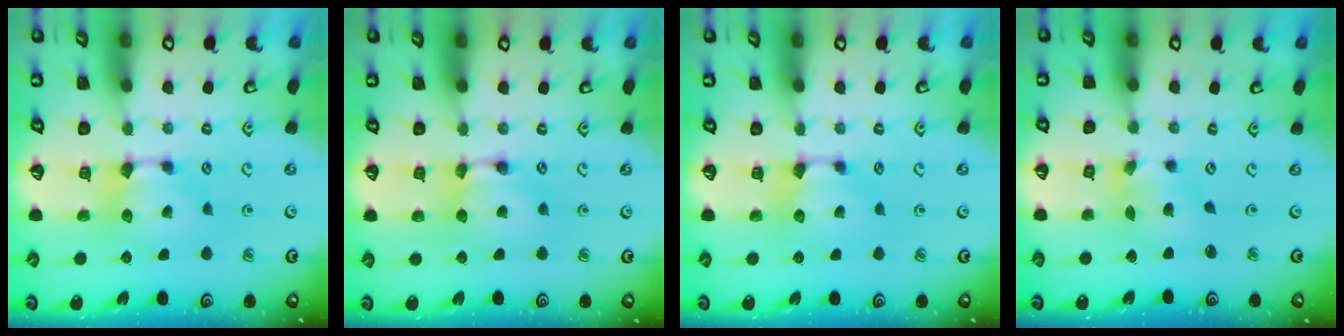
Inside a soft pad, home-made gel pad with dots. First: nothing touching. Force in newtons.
{"total": 1.6, "press": 1.6, "slide": 0.2}
{"total": 0.0}
{"total": 1.8, "press": 1.3, "slide": 1.2}